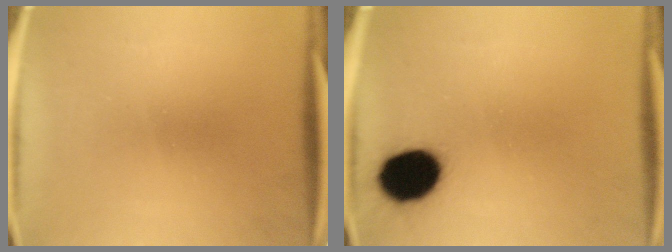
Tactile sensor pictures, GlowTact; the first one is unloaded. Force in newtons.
{"total": 12.6}